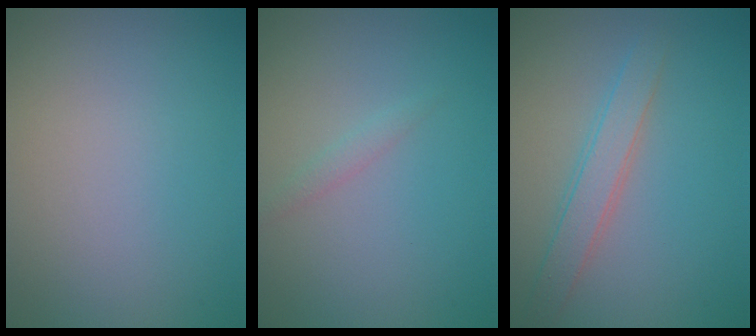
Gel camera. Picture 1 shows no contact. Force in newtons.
{"total": 0.8, "press": 0.8, "slide": 0.0}
{"total": 2.4, "press": 2.4, "slide": 0.0}